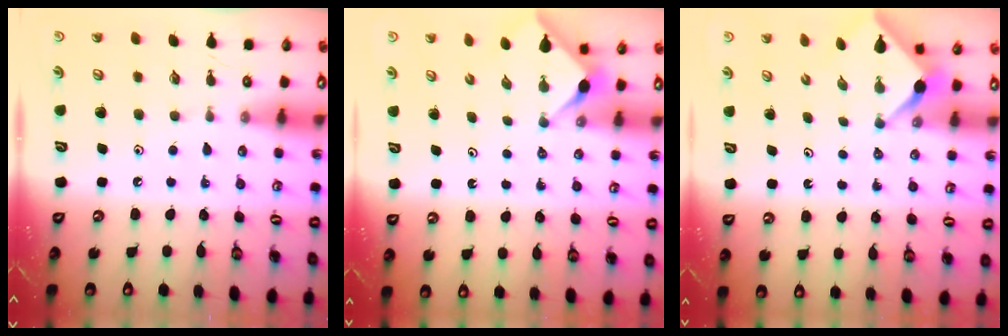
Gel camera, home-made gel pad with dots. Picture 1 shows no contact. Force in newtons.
{"total": 2.9, "press": 2.9, "slide": 0.4}
{"total": 2.4, "press": 2.4, "slide": 0.3}